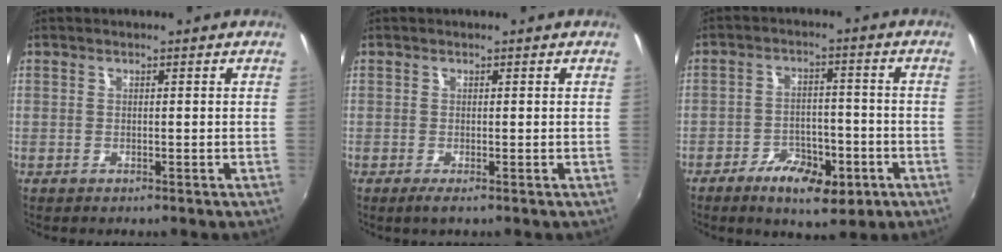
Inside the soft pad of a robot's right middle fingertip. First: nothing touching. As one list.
[{"total": 1.3, "force": [-0.6, -0.1, 1.1], "torque": [-0.023, -0.007, -0.012]}, {"total": 9.8, "force": [-5.6, 4.3, 6.8], "torque": [-0.138, 0.000, -0.081]}]